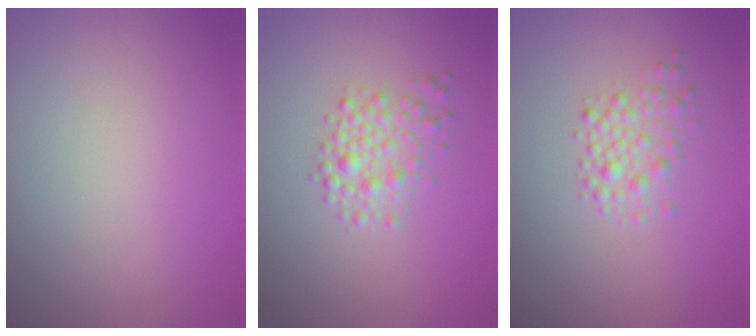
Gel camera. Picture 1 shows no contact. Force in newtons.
{"total": 2.6, "press": 2.6, "slide": 0.1}
{"total": 2.2, "press": 2.2, "slide": 0.1}